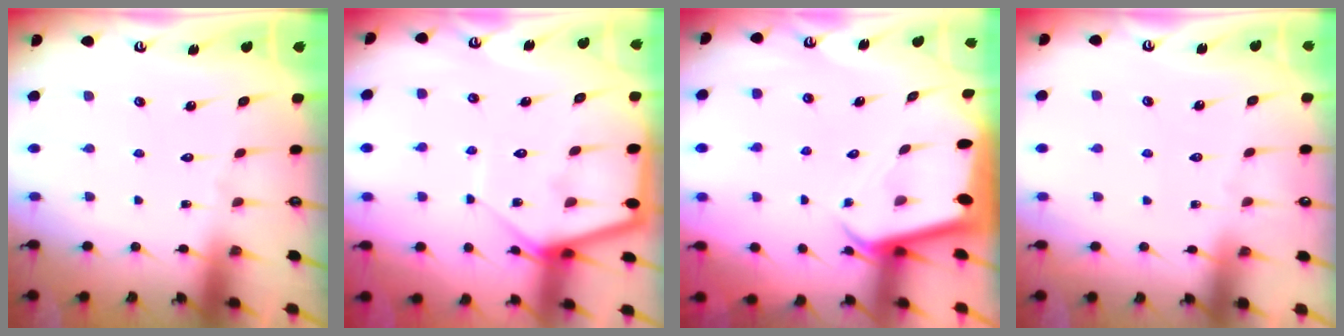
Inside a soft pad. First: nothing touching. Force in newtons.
{"total": 9.2, "press": 9.1, "slide": 0.9}
{"total": 2.8, "press": 2.8, "slide": 0.1}
{"total": 2.6, "press": 2.5, "slide": 0.5}